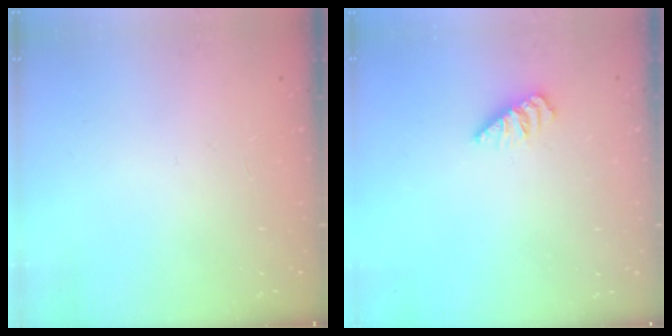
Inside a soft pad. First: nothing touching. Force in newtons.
{"total": 0.0}